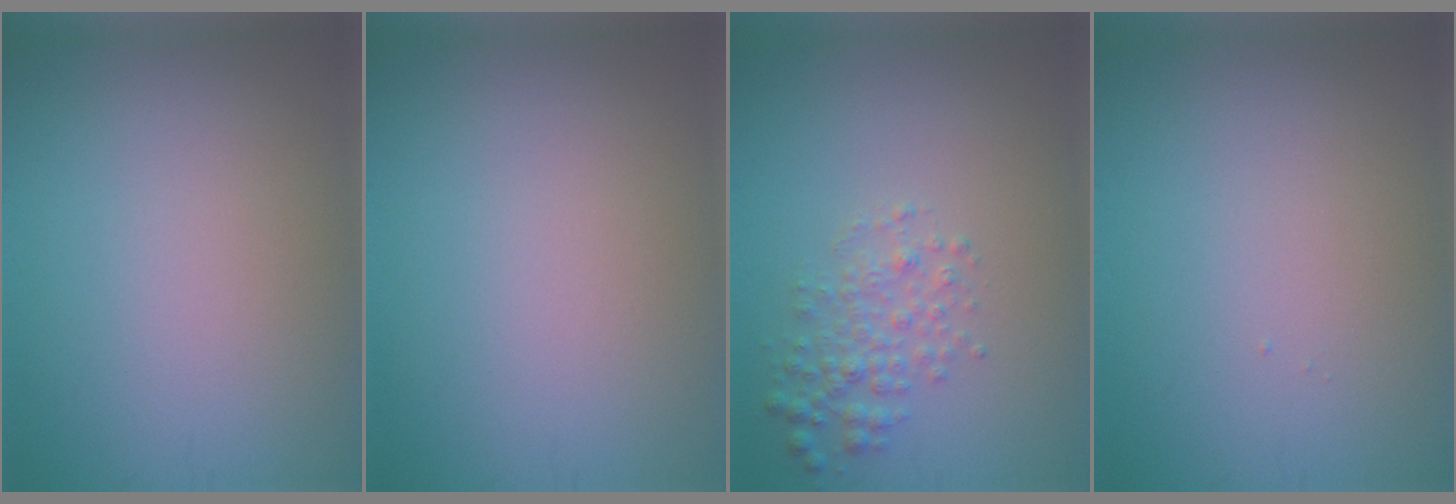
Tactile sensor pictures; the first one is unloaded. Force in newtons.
{"total": 0.0}
{"total": 2.4, "press": 2.4, "slide": 0.1}
{"total": 0.0}